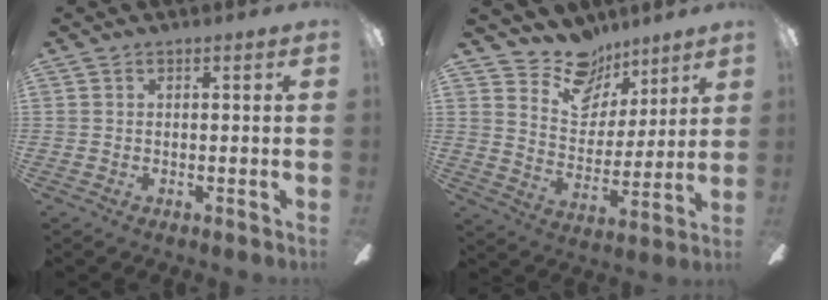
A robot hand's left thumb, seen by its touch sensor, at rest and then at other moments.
{"total": 13.2, "force": [10.6, 7.4, 2.9], "torque": [-0.053, -0.080, 0.201]}